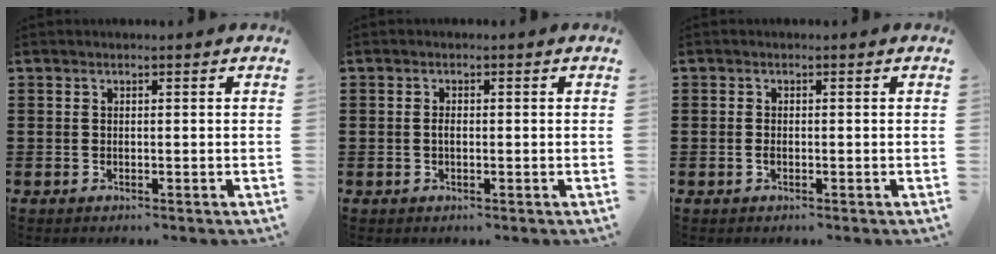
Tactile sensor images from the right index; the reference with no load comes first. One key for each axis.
{"total": 1.2, "fx": -0.2, "fy": 0.5, "fz": 1.1, "tx": -0.022, "ty": 0.000, "tz": -0.004}
{"total": 1.0, "fx": -0.3, "fy": 0.5, "fz": 0.8, "tx": -0.017, "ty": -0.002, "tz": -0.005}